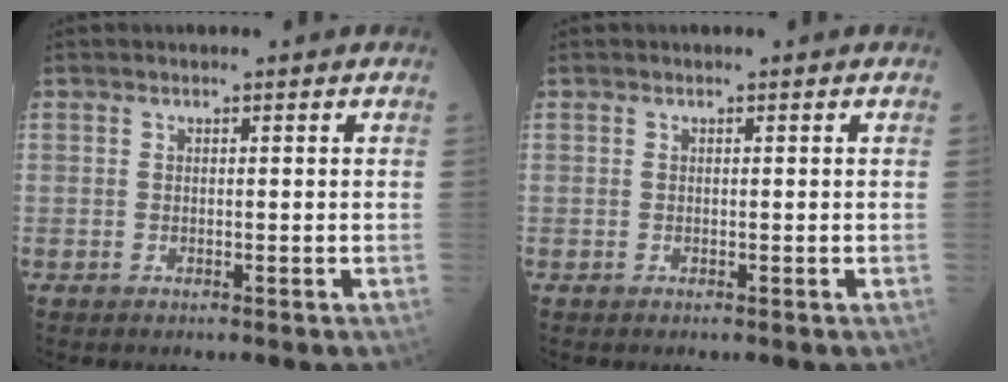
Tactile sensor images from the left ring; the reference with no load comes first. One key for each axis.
{"total": 0.0}